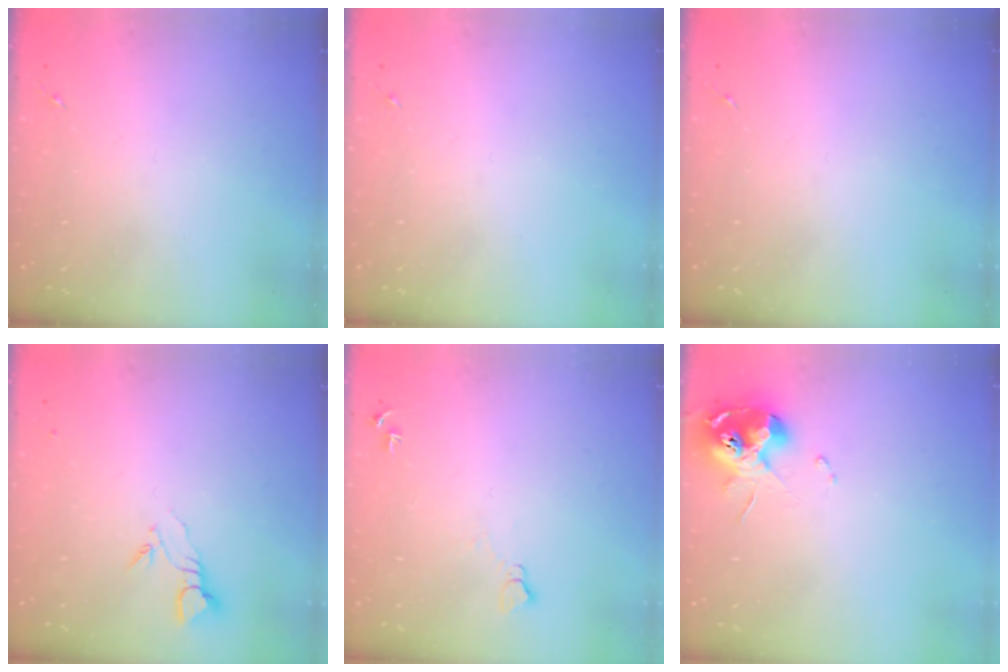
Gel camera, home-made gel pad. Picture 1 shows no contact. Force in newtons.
{"total": 0.0}
{"total": 0.0}
{"total": 3.7, "press": 3.7, "slide": 0.4}
{"total": 5.7, "press": 5.7, "slide": 0.7}
{"total": 11.0, "press": 10.9, "slide": 1.3}